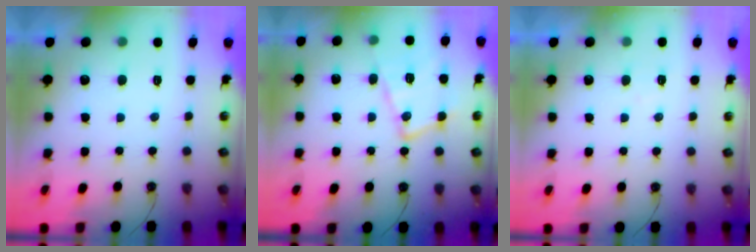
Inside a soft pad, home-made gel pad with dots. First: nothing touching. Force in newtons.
{"total": 15.4, "press": 15.3, "slide": 0.9}
{"total": 4.1, "press": 4.1, "slide": 0.7}